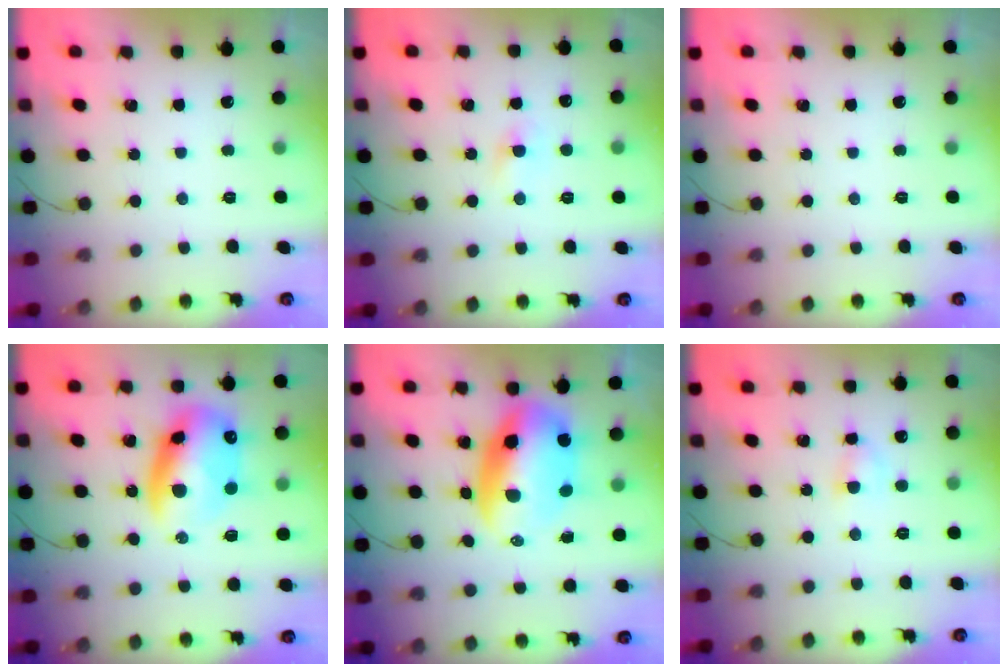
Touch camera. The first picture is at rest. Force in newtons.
{"total": 1.4, "press": 1.1, "slide": 0.8}
{"total": 0.0}
{"total": 12.9, "press": 12.7, "slide": 2.5}
{"total": 12.4, "press": 12.0, "slide": 2.8}
{"total": 3.5, "press": 3.3, "slide": 1.2}